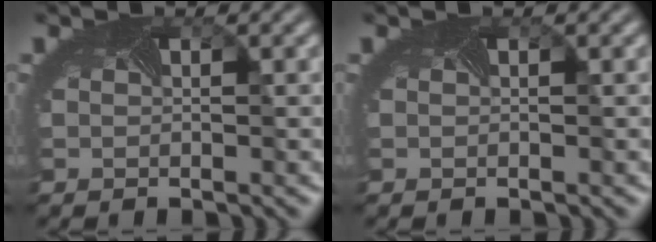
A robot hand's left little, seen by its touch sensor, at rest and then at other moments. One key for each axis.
{"total": 0.0}